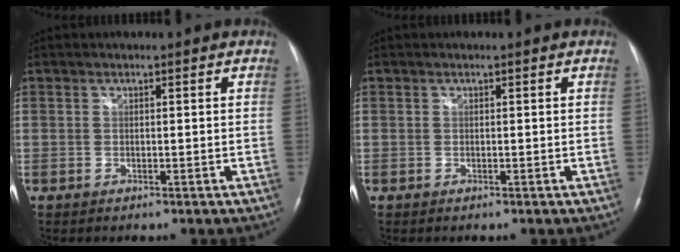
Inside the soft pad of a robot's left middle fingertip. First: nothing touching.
{"total": 0.0}